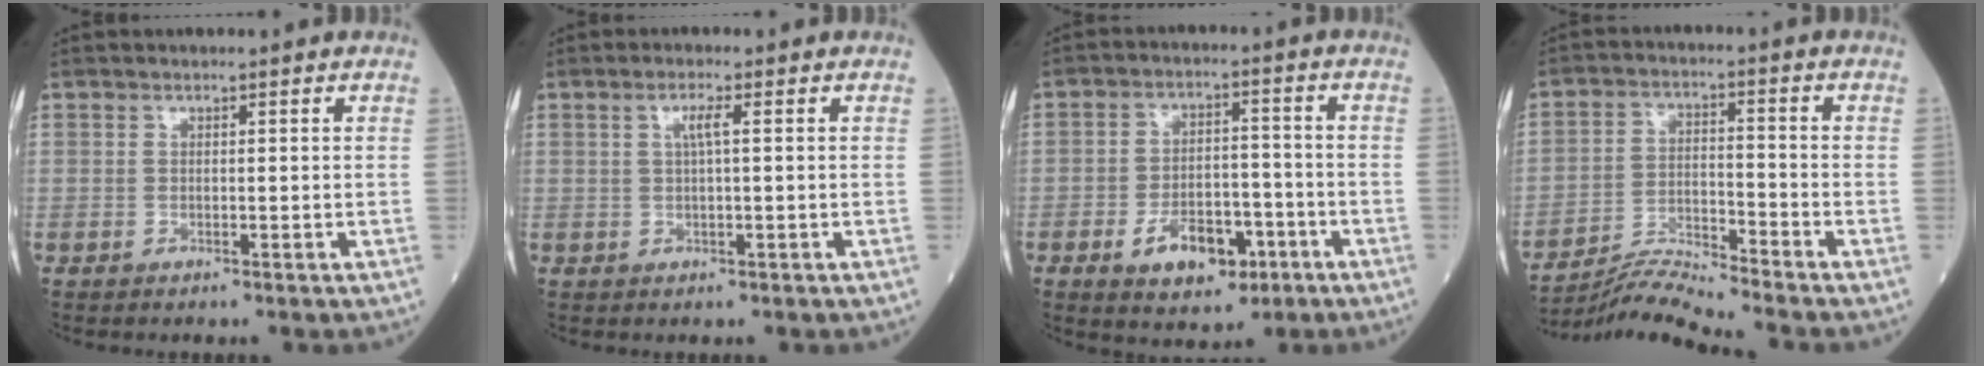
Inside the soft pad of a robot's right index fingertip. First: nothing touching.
{"total": 2.2, "force": [0.5, 0.0, 2.1], "torque": [-0.041, 0.003, 0.009]}
{"total": 8.5, "force": [-4.1, 4.5, 6.0], "torque": [-0.101, 0.005, -0.060]}
{"total": 7.3, "force": [-6.9, -2.4, 0.4], "torque": [-0.018, -0.005, -0.130]}